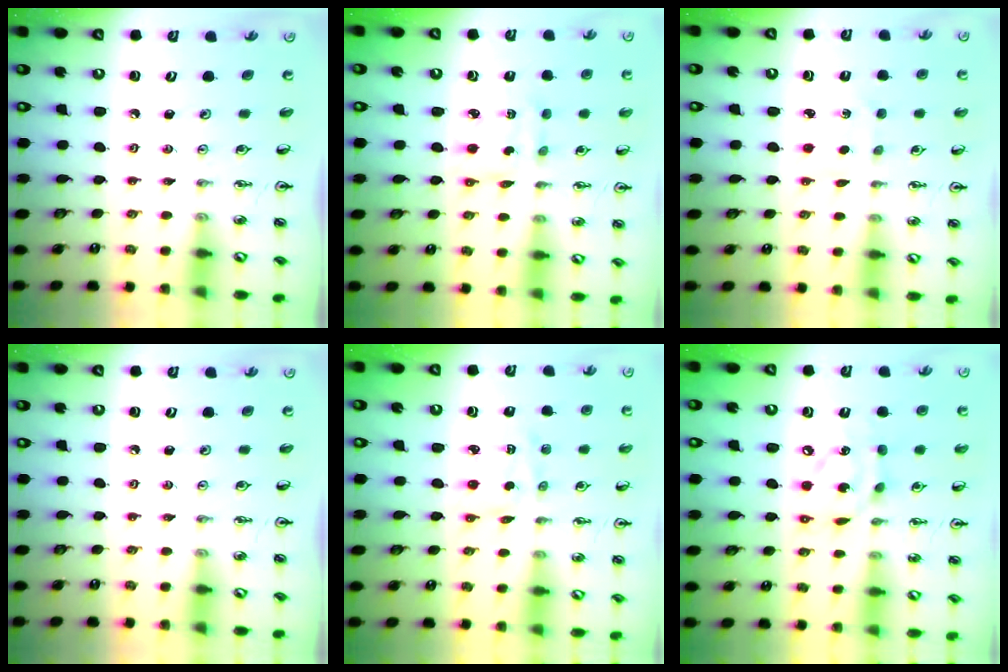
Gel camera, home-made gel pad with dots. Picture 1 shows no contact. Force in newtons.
{"total": 2.9, "press": 2.9, "slide": 0.2}
{"total": 0.9, "press": 0.9, "slide": 0.2}
{"total": 0.0}
{"total": 3.1, "press": 3.1, "slide": 0.5}
{"total": 12.3, "press": 12.2, "slide": 0.9}